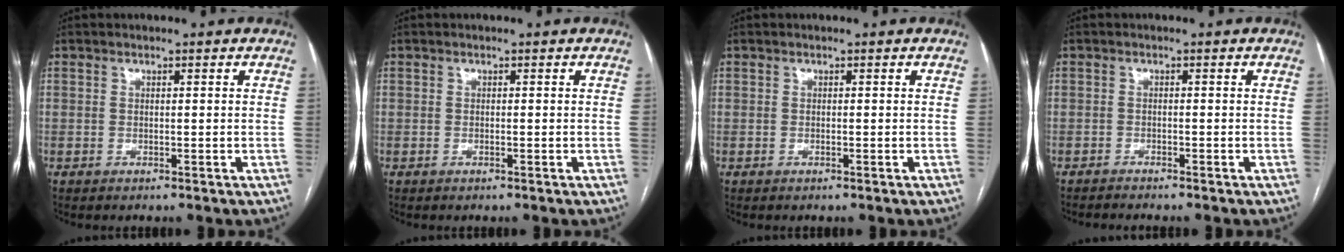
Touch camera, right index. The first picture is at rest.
{"total": 0.0}
{"total": 0.0}
{"total": 2.9, "force": [-2.7, 0.5, 0.9], "torque": [-0.014, -0.006, -0.036]}